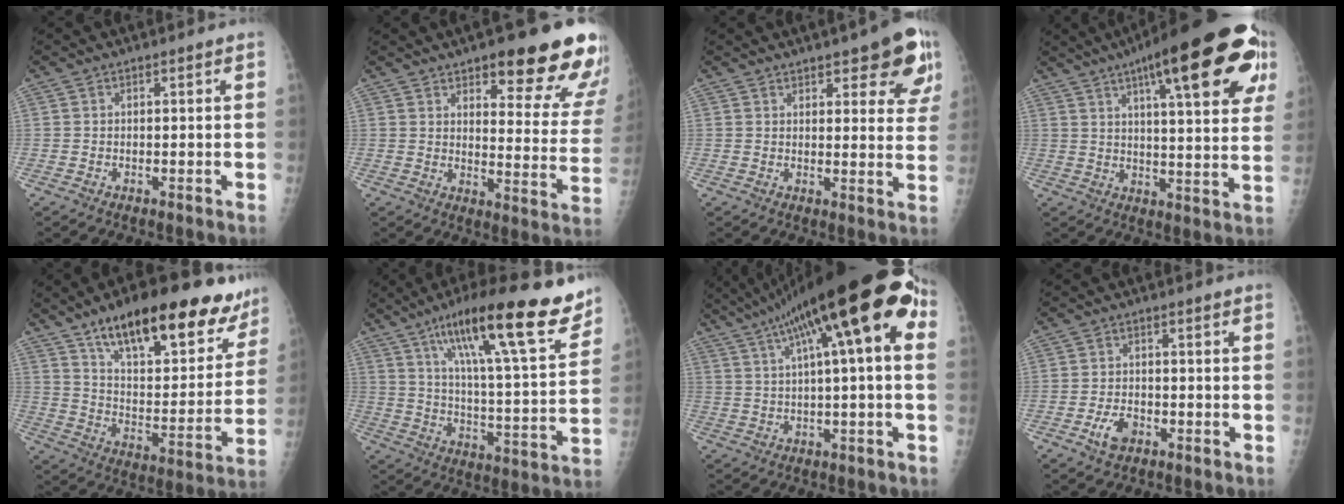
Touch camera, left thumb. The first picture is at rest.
{"total": 21.2, "force": [13.7, 6.2, 14.9], "torque": [-0.145, -0.067, 0.172]}
{"total": 11.8, "force": [6.7, 4.1, 8.8], "torque": [-0.067, -0.028, 0.081]}
{"total": 26.6, "force": [12.6, 6.7, 22.5], "torque": [-0.290, -0.007, 0.172]}
{"total": 26.3, "force": [17.3, 9.8, 17.3], "torque": [-0.209, -0.053, 0.266]}
{"total": 23.9, "force": [15.0, 4.8, 17.9], "torque": [-0.255, -0.046, 0.237]}
{"total": 21.4, "force": [7.5, 4.7, 19.5], "torque": [-0.318, 0.048, 0.111]}
{"total": 4.1, "force": [-2.1, 2.5, 2.5], "torque": [-0.042, 0.011, -0.036]}